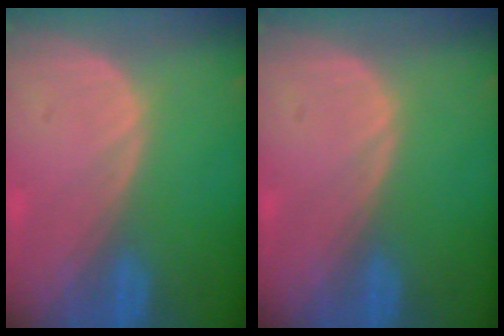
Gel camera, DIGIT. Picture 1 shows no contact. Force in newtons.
{"total": 0.0}